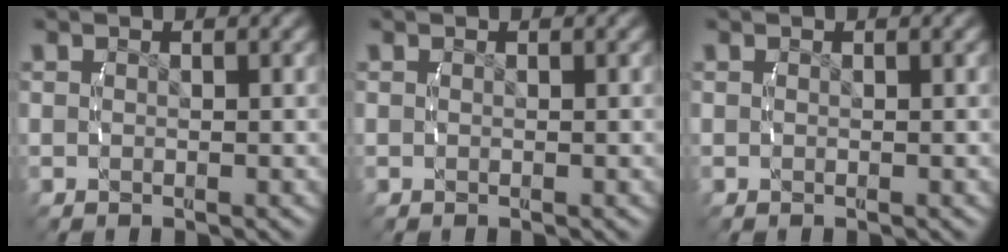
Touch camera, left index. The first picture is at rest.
{"total": 0.0}
{"total": 0.0}